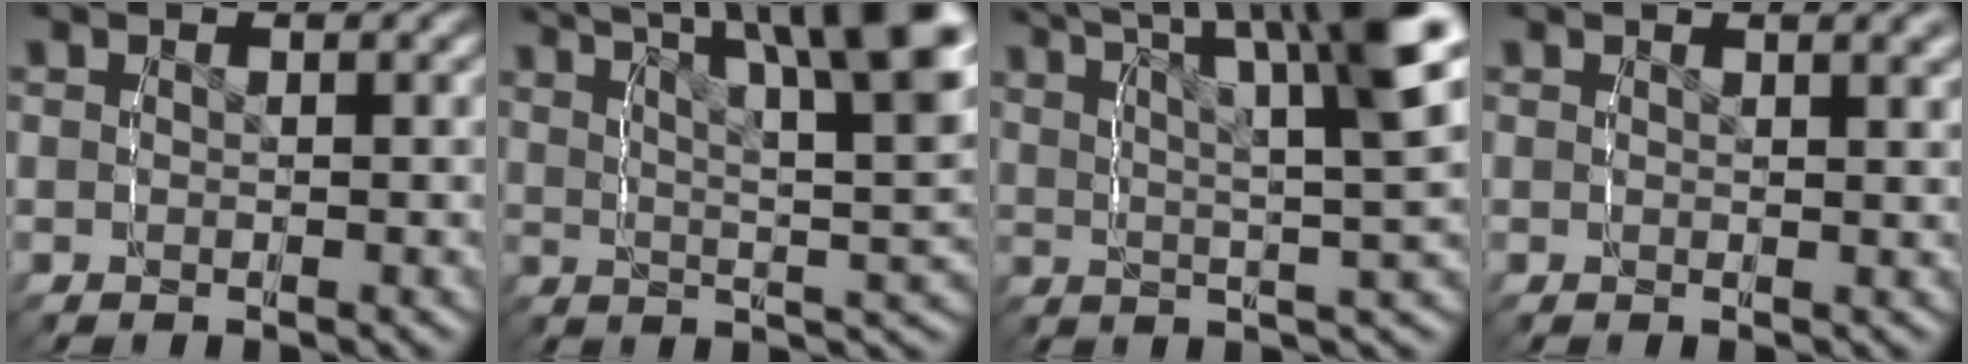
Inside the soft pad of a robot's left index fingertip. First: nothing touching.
{"total": 10.2, "force": [4.3, 3.6, 8.6], "torque": [-0.096, 0.003, 0.059]}
{"total": 7.4, "force": [3.2, 2.3, 6.2], "torque": [-0.081, -0.002, 0.041]}
{"total": 3.1, "force": [2.0, 1.0, 2.2], "torque": [-0.025, 0.008, 0.026]}